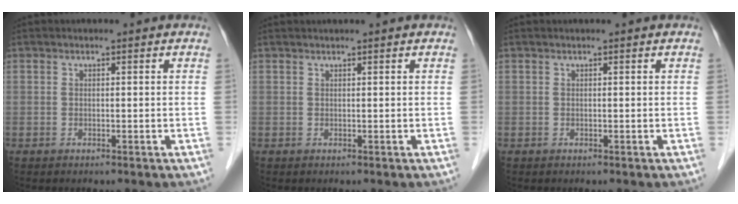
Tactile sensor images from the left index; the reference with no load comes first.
{"total": 1.1, "force": [1.0, -0.1, 0.5], "torque": [-0.006, 0.017, 0.022]}
{"total": 0.0}